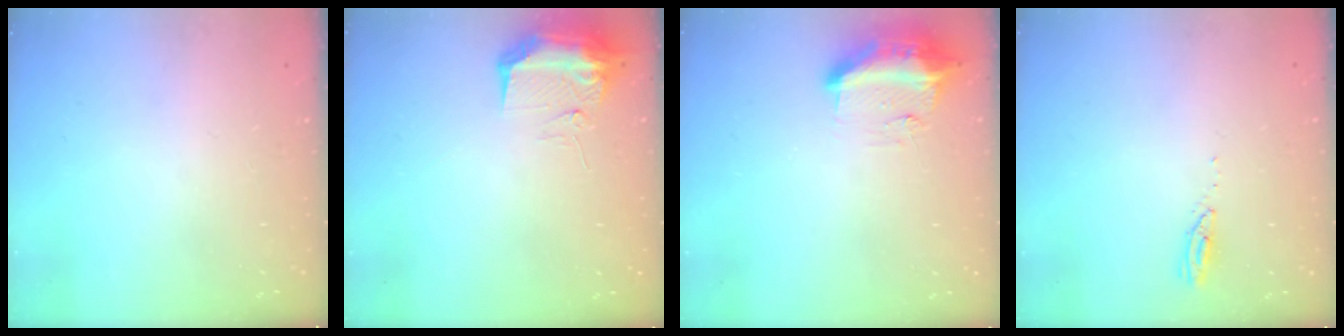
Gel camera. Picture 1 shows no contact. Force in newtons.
{"total": 9.7, "press": 9.7, "slide": 1.0}
{"total": 11.2, "press": 11.2, "slide": 0.6}
{"total": 3.0, "press": 2.9, "slide": 0.4}